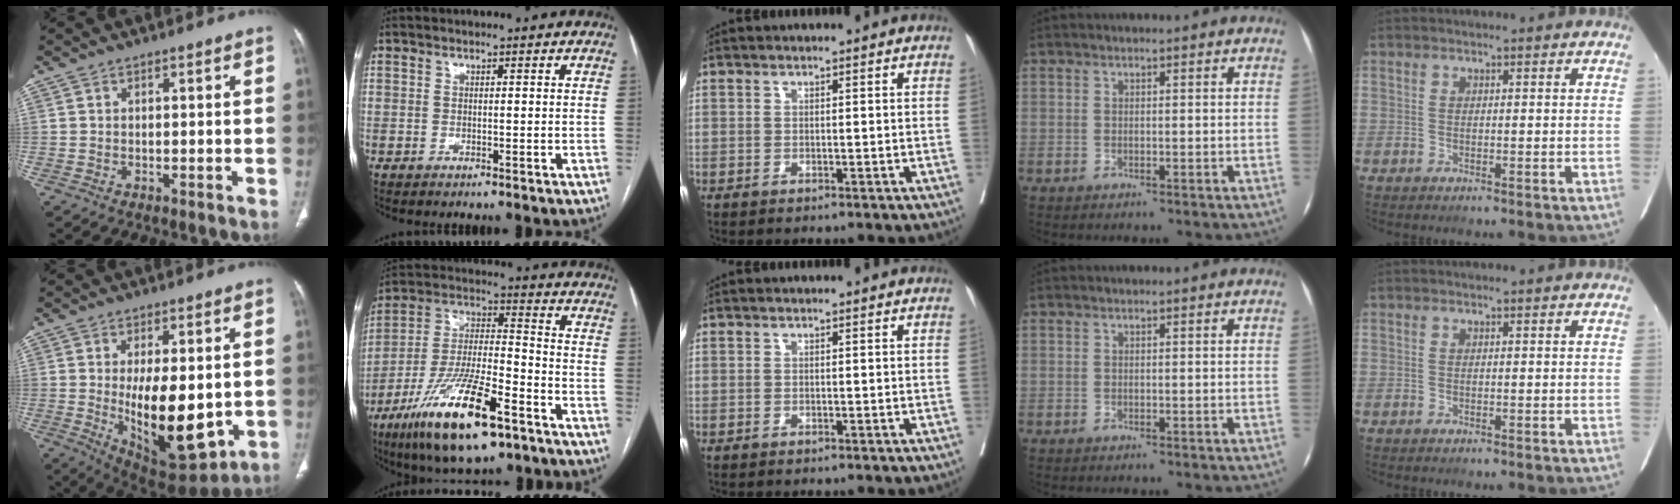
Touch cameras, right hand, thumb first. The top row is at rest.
{"thumb": {"total": 17.5, "force": [-1.7, 7.9, 15.6], "torque": [-0.222, -0.027, -0.002]}, "index": {"total": 19.1, "force": [-11.4, 4.1, 14.8], "torque": [-0.290, -0.029, -0.200]}}